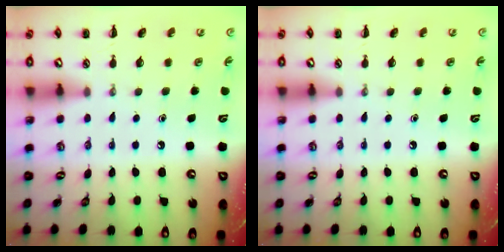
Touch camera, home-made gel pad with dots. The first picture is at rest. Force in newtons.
{"total": 0.0}